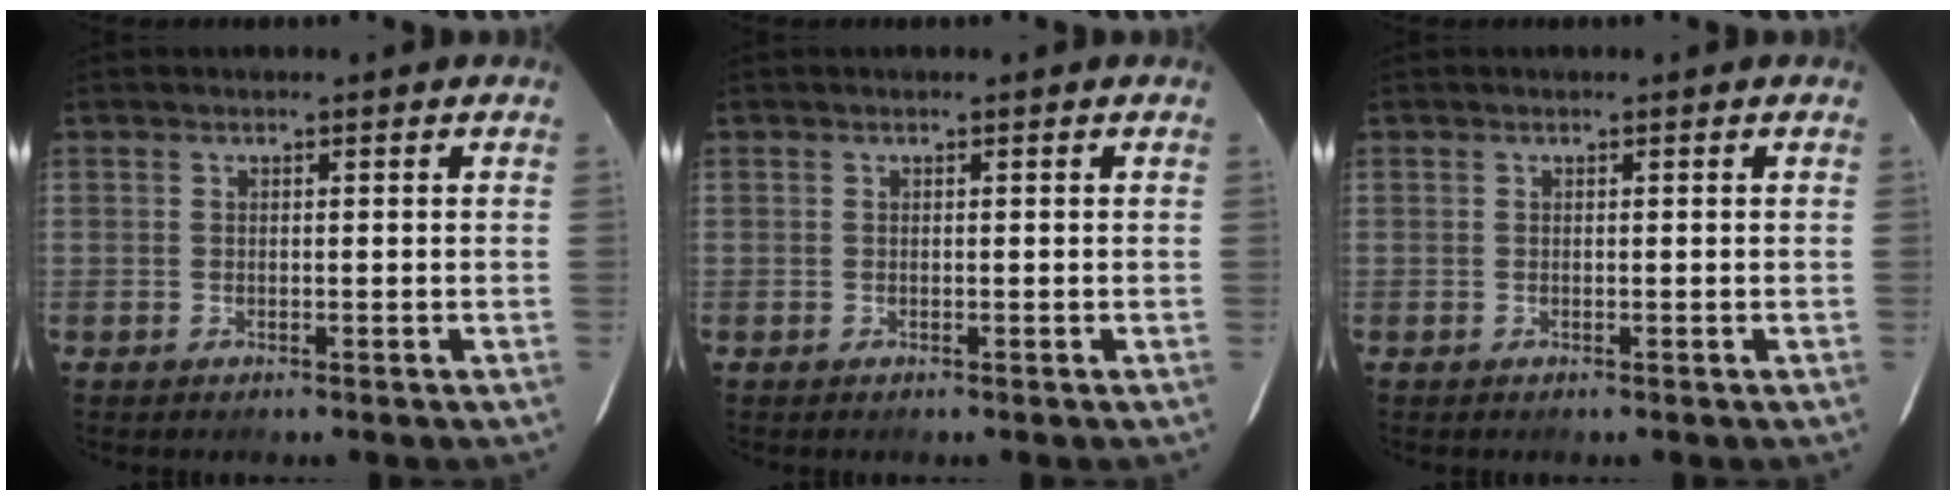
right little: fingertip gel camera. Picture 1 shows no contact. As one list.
[{"total": 0.0}, {"total": 0.0}]